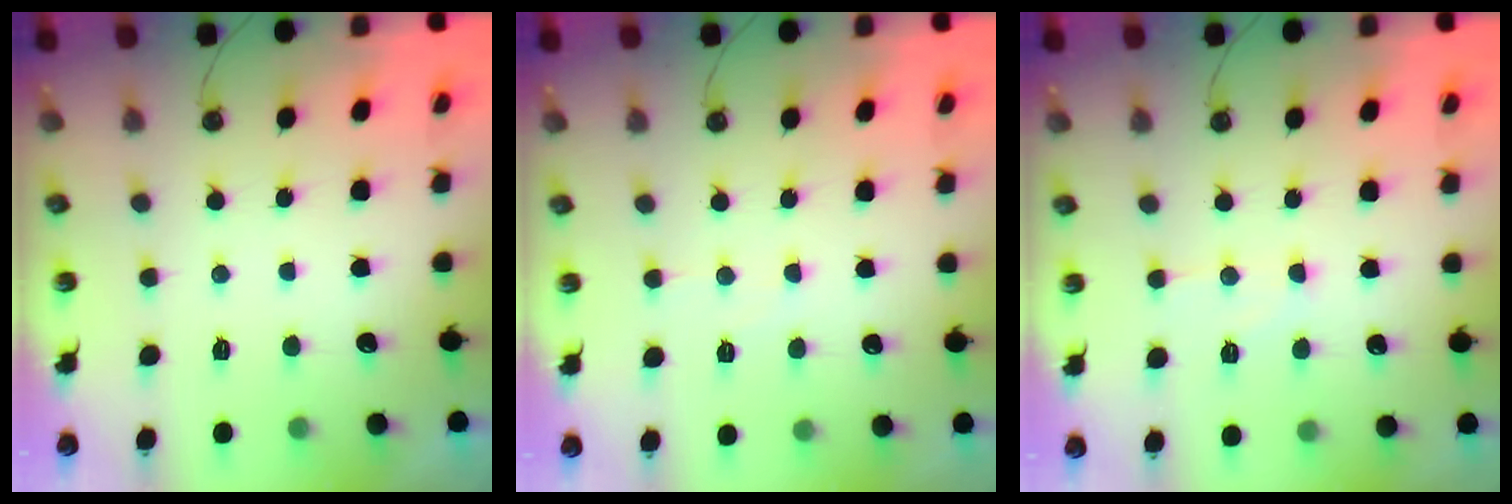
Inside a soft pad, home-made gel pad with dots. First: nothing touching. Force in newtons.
{"total": 6.1, "press": 6.1, "slide": 0.8}
{"total": 8.4, "press": 8.3, "slide": 0.6}